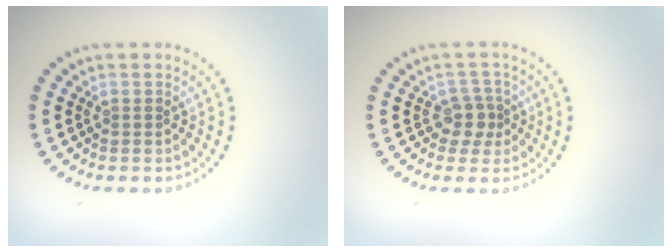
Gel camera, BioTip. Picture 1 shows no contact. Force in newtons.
{"total": 2.2, "press": 1.8, "slide": 1.2}